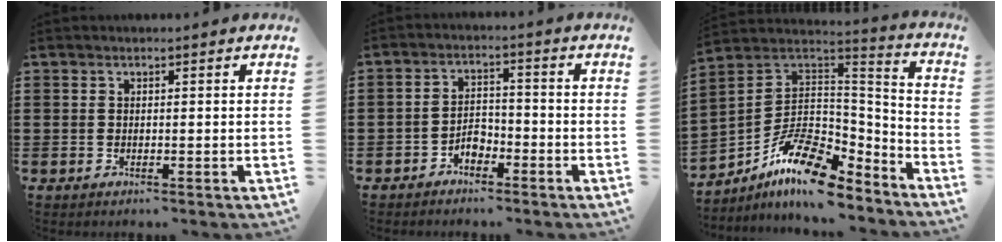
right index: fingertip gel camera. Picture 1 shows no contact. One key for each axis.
{"total": 3.0, "fx": -2.3, "fy": 1.6, "fz": 1.1, "tx": -0.025, "ty": 0.008, "tz": -0.048}
{"total": 12.7, "fx": -7.9, "fy": 5.1, "fz": 8.6, "tx": -0.175, "ty": 0.017, "tz": -0.146}